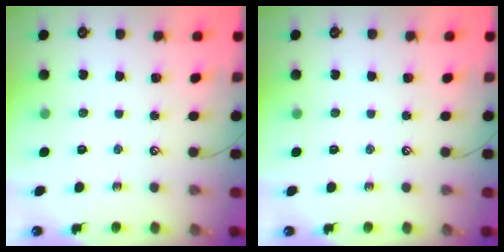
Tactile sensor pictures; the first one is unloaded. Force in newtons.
{"total": 0.0}